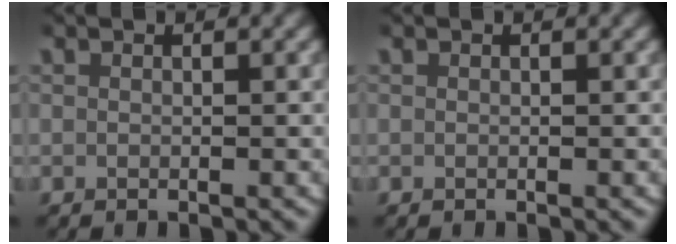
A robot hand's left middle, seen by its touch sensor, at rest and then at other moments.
{"total": 0.0}